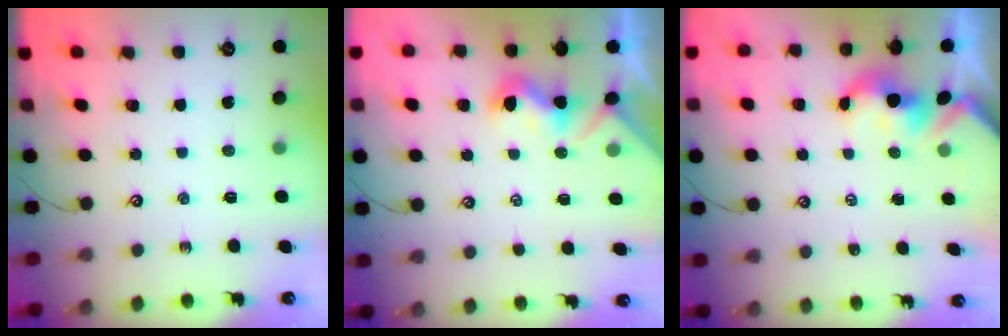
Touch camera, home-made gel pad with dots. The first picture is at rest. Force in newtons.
{"total": 0.5, "press": 0.3, "slide": 0.4}
{"total": 2.0, "press": 2.0, "slide": 0.2}